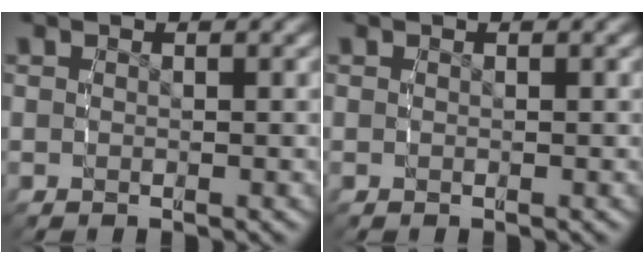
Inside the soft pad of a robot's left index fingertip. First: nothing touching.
{"total": 0.0}